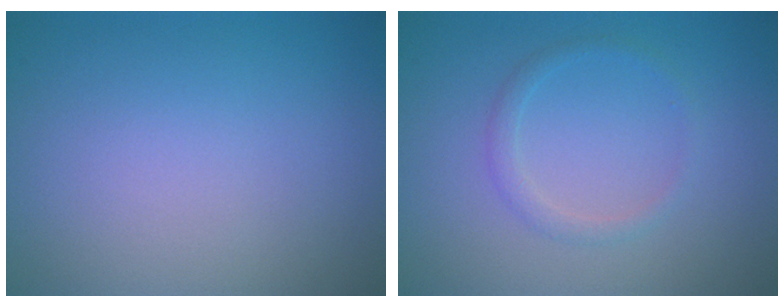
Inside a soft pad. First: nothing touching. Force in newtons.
{"total": 1.3, "press": 1.3, "slide": 0.1}